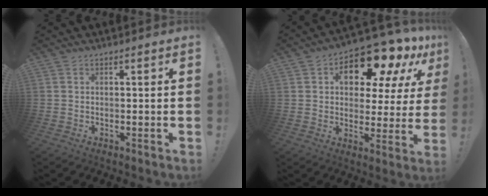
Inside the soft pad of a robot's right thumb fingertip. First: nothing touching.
{"total": 15.6, "force": [9.5, 7.3, 10.0], "torque": [-0.142, -0.065, 0.157]}